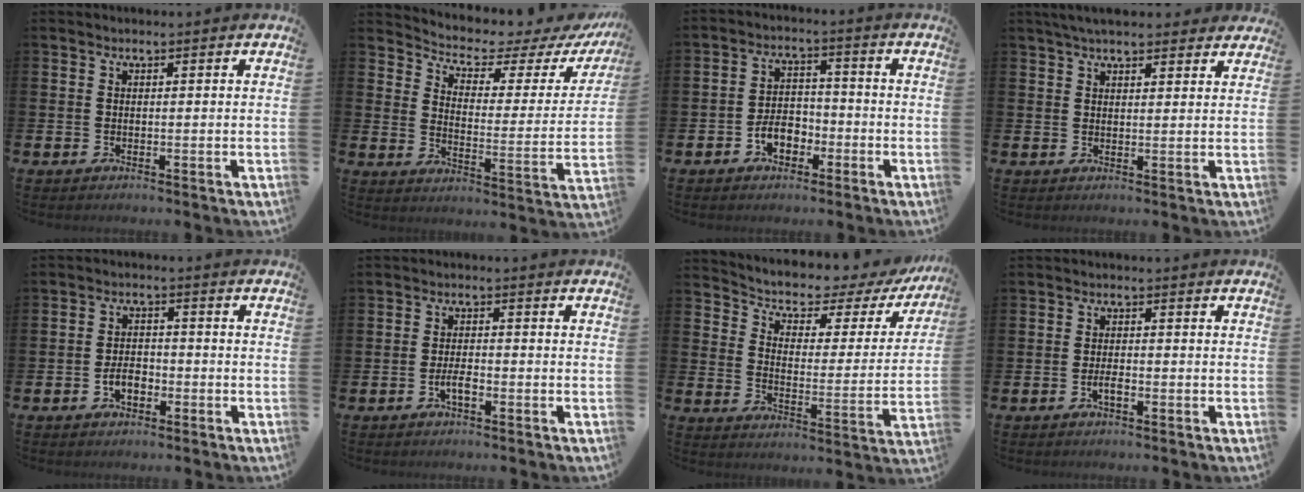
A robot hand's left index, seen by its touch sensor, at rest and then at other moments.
{"total": 4.3, "force": [4.0, 1.3, 1.0], "torque": [-0.041, -0.043, 0.057]}
{"total": 4.0, "force": [-2.1, 2.7, 2.1], "torque": [-0.039, 0.008, -0.043]}
{"total": 4.2, "force": [3.8, 1.0, 1.4], "torque": [-0.031, -0.008, 0.069]}
{"total": 3.1, "force": [-1.3, 1.9, 2.1], "torque": [-0.029, 0.001, -0.027]}
{"total": 2.3, "force": [-1.0, 0.8, 2.0], "torque": [-0.035, 0.003, -0.019]}
{"total": 5.1, "force": [4.6, 1.8, 1.5], "torque": [-0.060, -0.037, 0.070]}
{"total": 1.7, "force": [-0.7, 0.6, 1.4], "torque": [-0.025, 0.001, -0.015]}